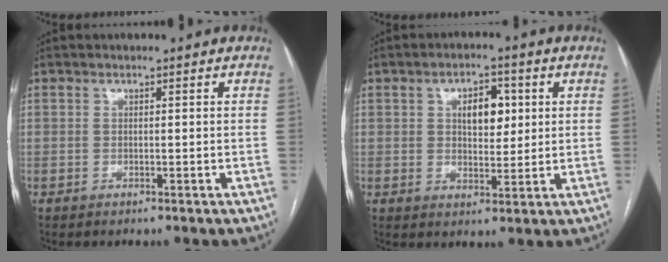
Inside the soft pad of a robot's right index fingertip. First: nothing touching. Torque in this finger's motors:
{"motor_torque": [0.17, 0.02, 0.26, 0.05]}